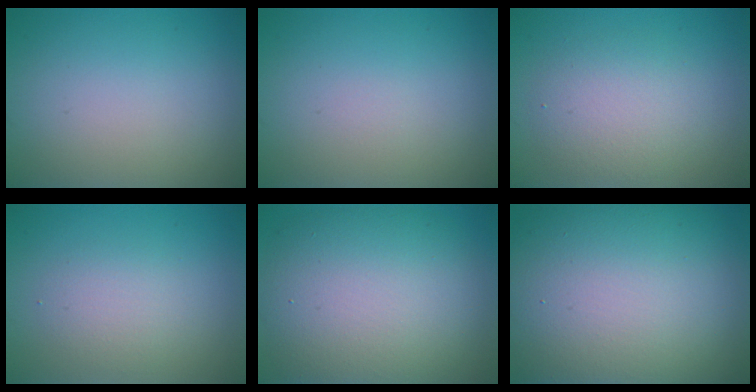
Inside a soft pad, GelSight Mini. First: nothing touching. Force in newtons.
{"total": 0.0}
{"total": 3.7, "press": 3.7, "slide": 0.2}
{"total": 2.2, "press": 2.2, "slide": 0.1}
{"total": 11.6, "press": 11.6, "slide": 0.7}
{"total": 17.5, "press": 17.5, "slide": 0.7}